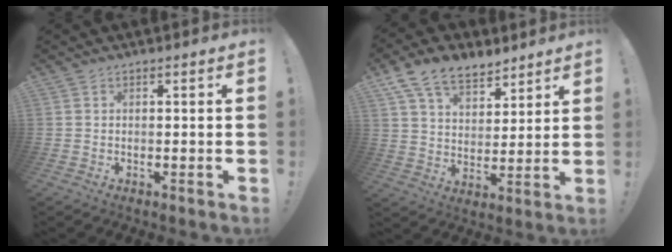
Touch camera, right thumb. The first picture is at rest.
{"total": 12.3, "force": [8.7, 6.9, 5.3], "torque": [-0.098, -0.050, 0.167]}